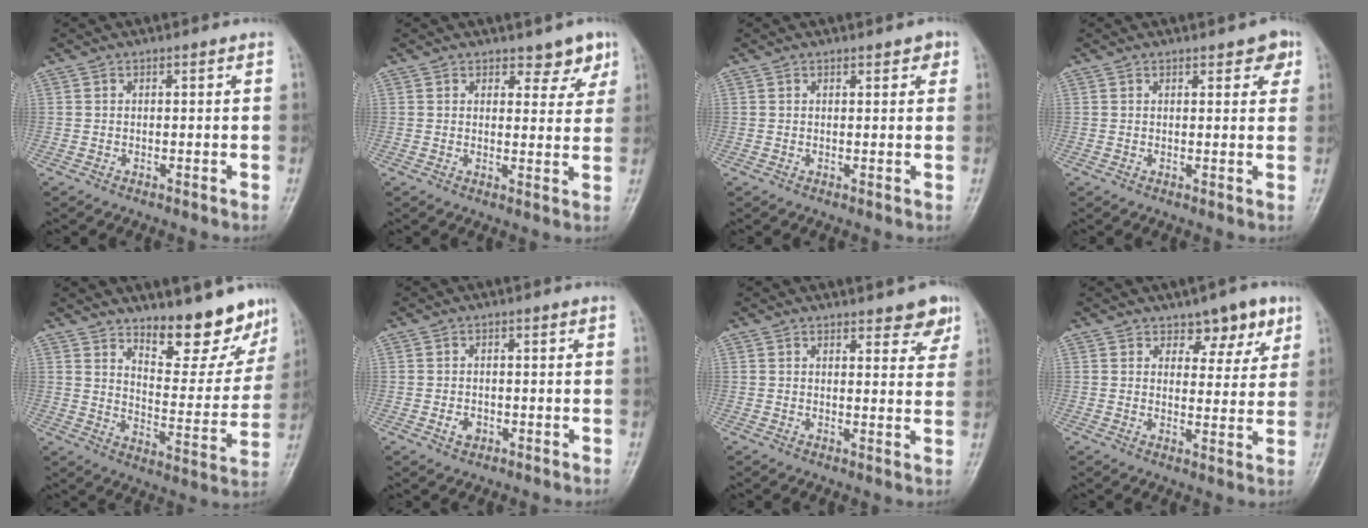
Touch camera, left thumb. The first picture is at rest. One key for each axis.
{"total": 4.5, "fx": 3.2, "fy": 2.5, "fz": 1.9, "tx": 0.012, "ty": -0.019, "tz": 0.041}
{"total": 2.1, "fx": 1.3, "fy": 1.0, "fz": 1.3, "tx": -0.005, "ty": -0.003, "tz": 0.013}
{"total": 3.8, "fx": 2.2, "fy": 1.8, "fz": 2.5, "tx": -0.010, "ty": -0.006, "tz": 0.022}
{"total": 14.4, "fx": 11.2, "fy": 5.0, "fz": 7.5, "tx": -0.053, "ty": -0.089, "tz": 0.171}
{"total": 2.2, "fx": -0.8, "fy": 1.7, "fz": 1.2, "tx": -0.013, "ty": 0.003, "tz": -0.010}
{"total": 5.2, "fx": 3.8, "fy": 2.0, "fz": 3.0, "tx": -0.009, "ty": -0.021, "tz": 0.044}
{"total": 6.7, "fx": 4.3, "fy": 3.8, "fz": 3.5, "tx": -0.011, "ty": -0.024, "tz": 0.059}